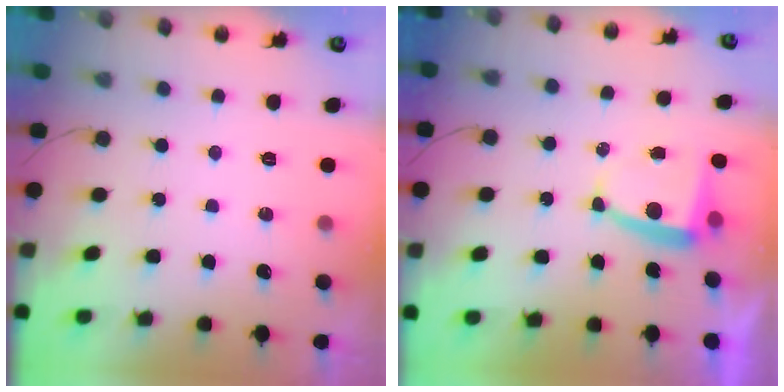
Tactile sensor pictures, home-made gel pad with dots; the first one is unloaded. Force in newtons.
{"total": 5.3, "press": 5.3, "slide": 0.6}